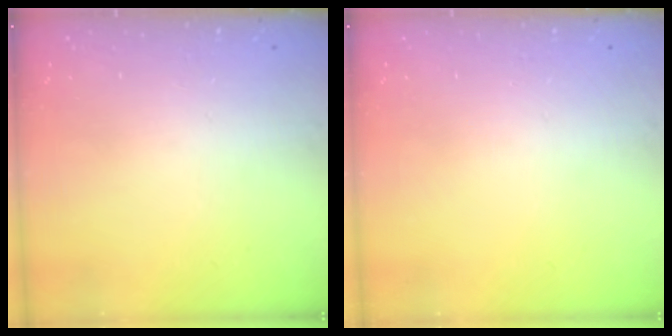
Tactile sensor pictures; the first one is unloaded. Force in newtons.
{"total": 0.0}